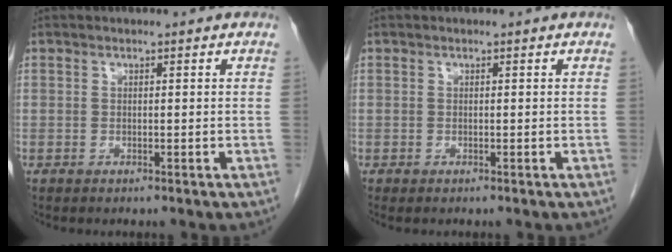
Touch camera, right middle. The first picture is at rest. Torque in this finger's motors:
{"motor_torque": [0.43, -0.29, 0.02, 0.01]}